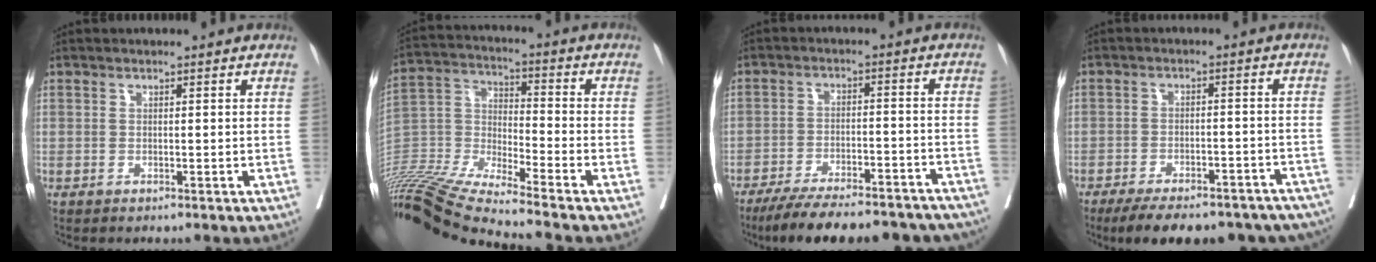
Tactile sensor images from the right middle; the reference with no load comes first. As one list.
[{"total": 20.4, "force": [-18.1, -0.7, 9.5], "torque": [-0.226, -0.012, -0.342]}, {"total": 22.2, "force": [-19.4, 4.8, 9.6], "torque": [-0.127, -0.007, -0.265]}, {"total": 20.6, "force": [-17.0, 7.0, 9.4], "torque": [-0.125, -0.001, -0.212]}]